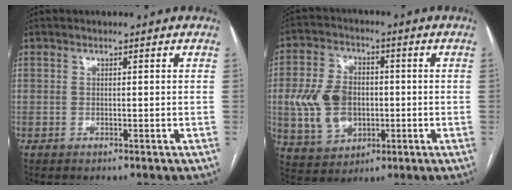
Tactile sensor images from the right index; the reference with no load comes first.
{"total": 10.9, "force": [-0.7, 7.8, 7.6], "torque": [-0.168, 0.018, -0.002]}